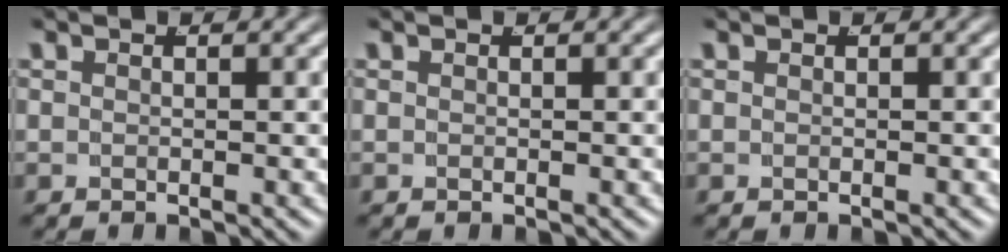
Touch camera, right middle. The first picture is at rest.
{"total": 0.0}
{"total": 0.0}